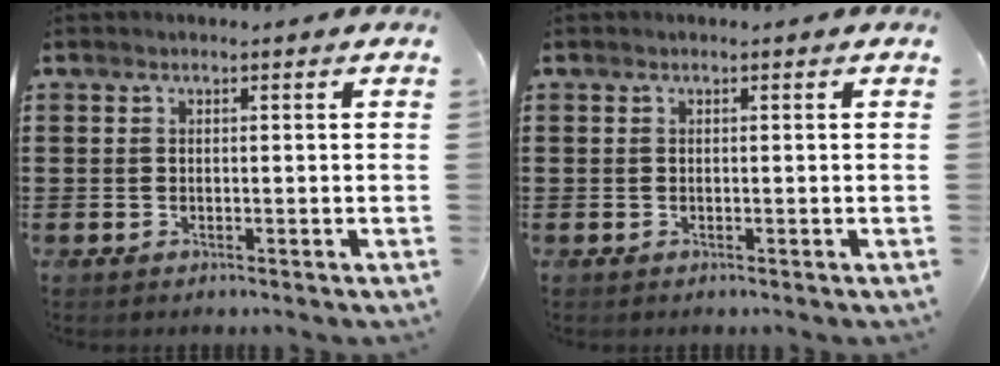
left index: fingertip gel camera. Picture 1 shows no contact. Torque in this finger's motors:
{"motor_torque": [0.00, 0.00, -0.02, 0.00]}